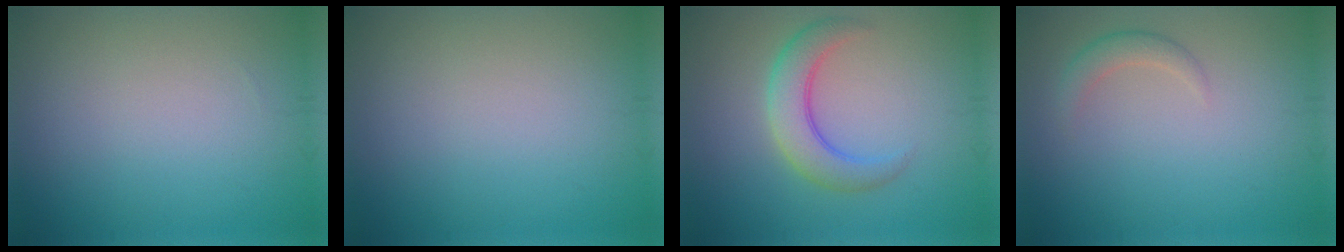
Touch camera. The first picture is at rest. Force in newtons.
{"total": 0.0}
{"total": 4.2, "press": 4.2, "slide": 0.1}
{"total": 1.5, "press": 1.5, "slide": 0.1}